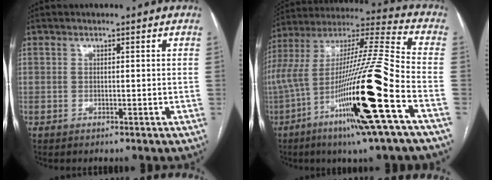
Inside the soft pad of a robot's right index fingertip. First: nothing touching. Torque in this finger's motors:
{"motor_torque": [2.14, 0.00, 1.05, 0.21]}